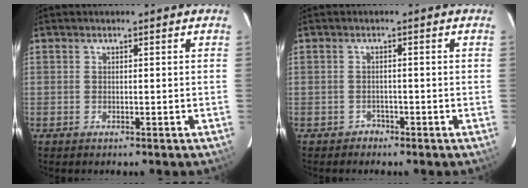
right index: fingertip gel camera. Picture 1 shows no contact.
{"total": 1.5, "force": [-1.1, 1.0, 0.1], "torque": [-0.007, 0.003, -0.020]}